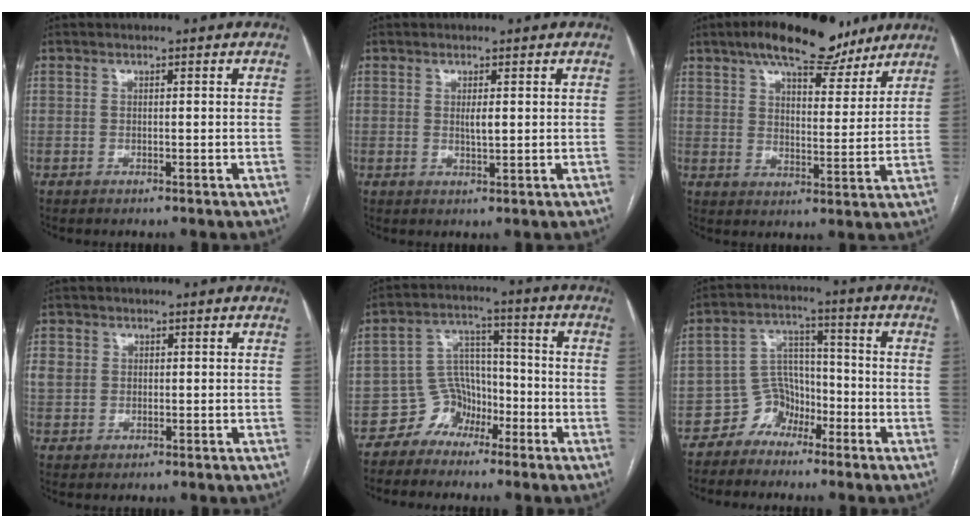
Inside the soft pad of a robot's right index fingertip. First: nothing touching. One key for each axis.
{"total": 1.6, "fx": 0.4, "fy": 0.3, "fz": 1.6, "tx": -0.028, "ty": -0.002, "tz": 0.008}
{"total": 15.6, "fx": 11.8, "fy": 5.4, "fz": 8.6, "tx": -0.129, "ty": 0.020, "tz": 0.174}
{"total": 3.7, "fx": 0.6, "fy": 3.3, "fz": 1.5, "tx": -0.035, "ty": 0.012, "tz": 0.016}
{"total": 6.1, "fx": -4.1, "fy": 4.4, "fz": 0.8, "tx": -0.006, "ty": 0.028, "tz": -0.070}
{"total": 5.3, "fx": -3.7, "fy": 3.8, "fz": 0.7, "tx": -0.004, "ty": 0.020, "tz": -0.065}